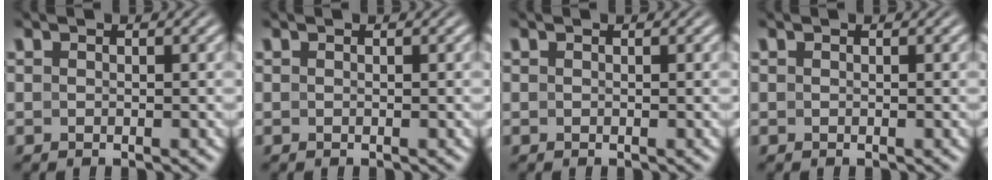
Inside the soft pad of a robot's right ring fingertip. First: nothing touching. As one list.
[{"total": 0.0}, {"total": 0.0}, {"total": 0.0}]